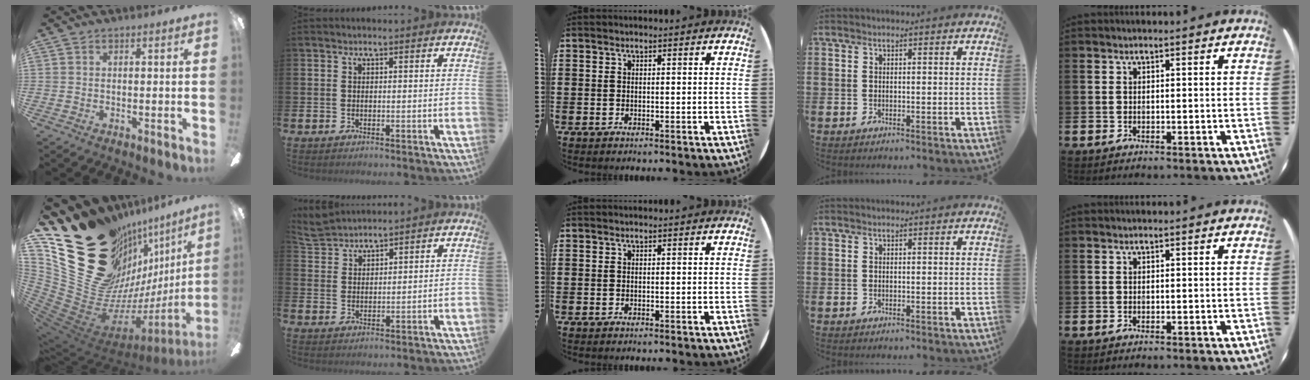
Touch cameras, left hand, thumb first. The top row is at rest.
{"thumb": {"total": 31.8, "force": [15.0, 20.7, 19.0], "torque": [-0.266, -0.157, 0.361]}, "index": {"total": 4.4, "force": [4.4, 0.5, 0.2], "torque": [-0.017, -0.018, 0.082]}}